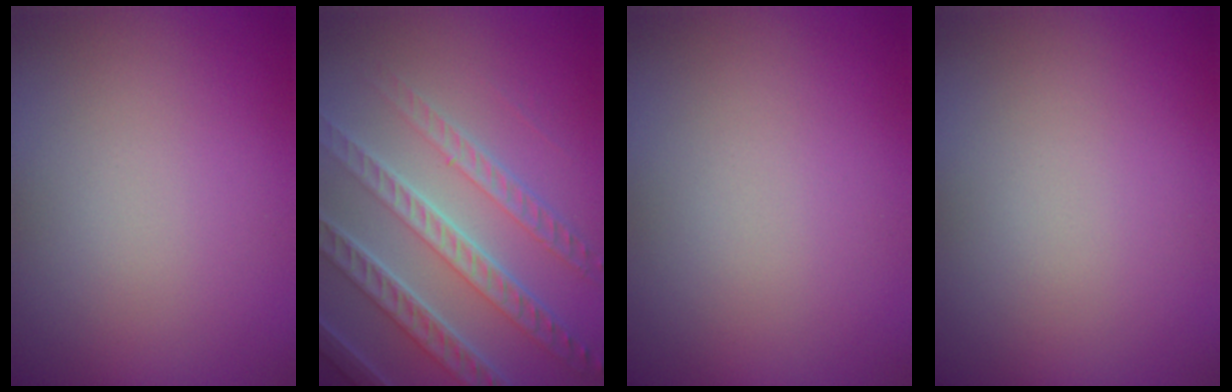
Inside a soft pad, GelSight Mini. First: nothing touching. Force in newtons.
{"total": 7.7, "press": 5.4, "slide": 5.5}
{"total": 0.0}
{"total": 0.0}